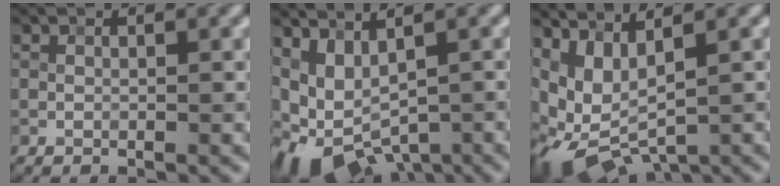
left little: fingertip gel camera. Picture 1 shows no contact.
{"total": 8.0, "force": [-2.3, 4.5, 6.2], "torque": [-0.116, -0.024, -0.023]}
{"total": 7.9, "force": [-0.6, 4.3, 6.6], "torque": [-0.148, -0.017, 0.002]}